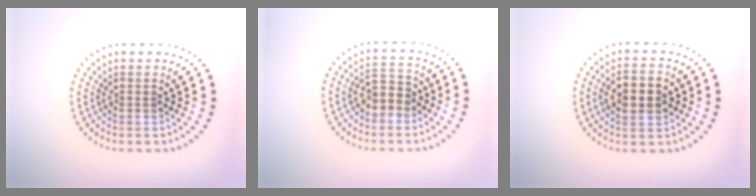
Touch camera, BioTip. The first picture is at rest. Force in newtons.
{"total": 2.7, "press": 2.5, "slide": 0.9}
{"total": 4.6, "press": 4.6, "slide": 0.3}